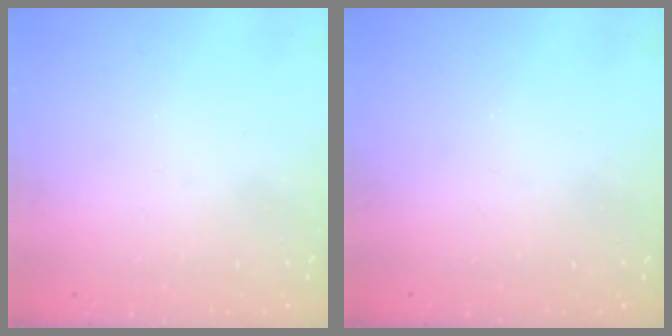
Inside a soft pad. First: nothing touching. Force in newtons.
{"total": 0.0}